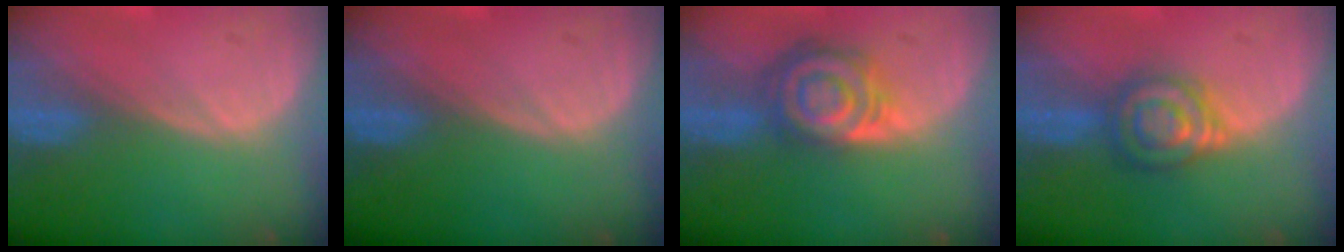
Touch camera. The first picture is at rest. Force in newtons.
{"total": 0.0}
{"total": 8.2, "press": 7.2, "slide": 3.9}
{"total": 6.0, "press": 5.9, "slide": 1.0}